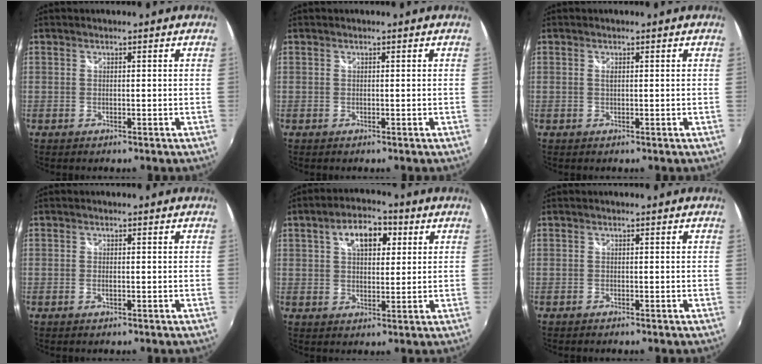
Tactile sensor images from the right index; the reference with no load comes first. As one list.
[{"total": 0.0}, {"total": 0.5, "force": [0.2, 0.2, 0.5], "torque": [-0.010, 0.000, 0.002]}, {"total": 0.8, "force": [-0.3, 0.3, 0.7], "torque": [-0.016, -0.002, -0.006]}, {"total": 8.6, "force": [3.3, 4.8, 6.4], "torque": [-0.104, 0.025, 0.053]}, {"total": 0.6, "force": [-0.5, 0.3, 0.2], "torque": [-0.007, -0.003, -0.011]}]